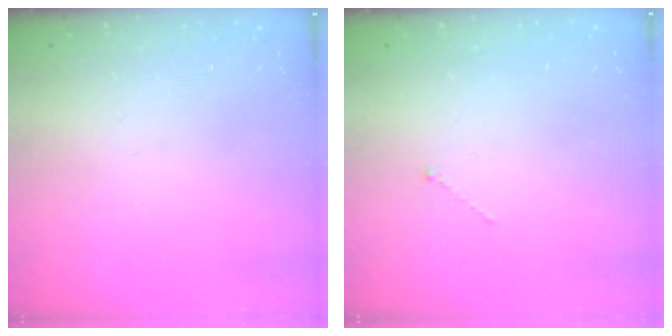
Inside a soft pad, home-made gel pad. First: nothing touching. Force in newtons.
{"total": 0.0}